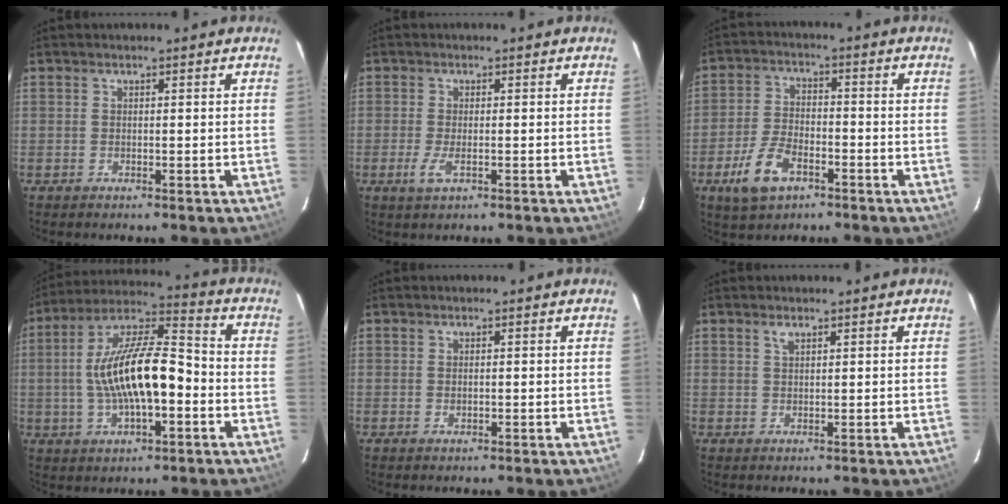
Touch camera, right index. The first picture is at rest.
{"total": 3.1, "force": [-1.1, 1.0, 2.7], "torque": [-0.057, -0.010, -0.020]}
{"total": 9.2, "force": [-5.0, 4.7, 6.1], "torque": [-0.142, -0.003, -0.089]}
{"total": 16.3, "force": [-2.5, 5.7, 15.1], "torque": [-0.283, 0.016, -0.045]}
{"total": 0.8, "force": [-0.1, 0.5, 0.5], "torque": [-0.008, -0.001, 0.000]}
{"total": 1.2, "force": [0.8, 0.5, 0.7], "torque": [-0.014, 0.004, 0.014]}